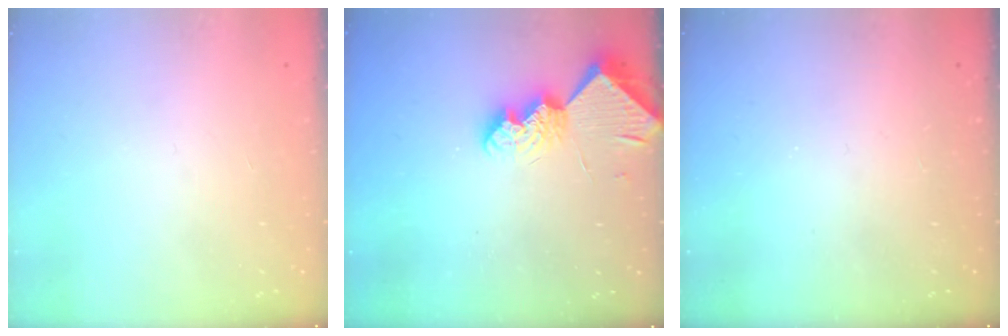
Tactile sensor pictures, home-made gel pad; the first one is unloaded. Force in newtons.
{"total": 9.6, "press": 9.6, "slide": 0.9}
{"total": 0.0}